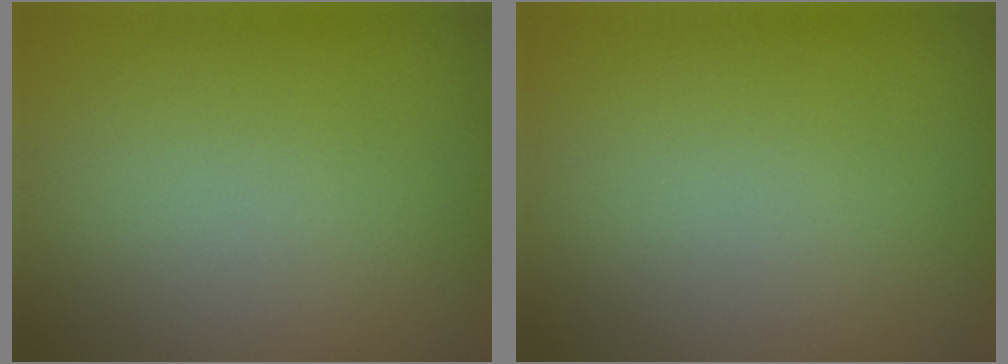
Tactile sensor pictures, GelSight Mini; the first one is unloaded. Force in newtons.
{"total": 0.0}